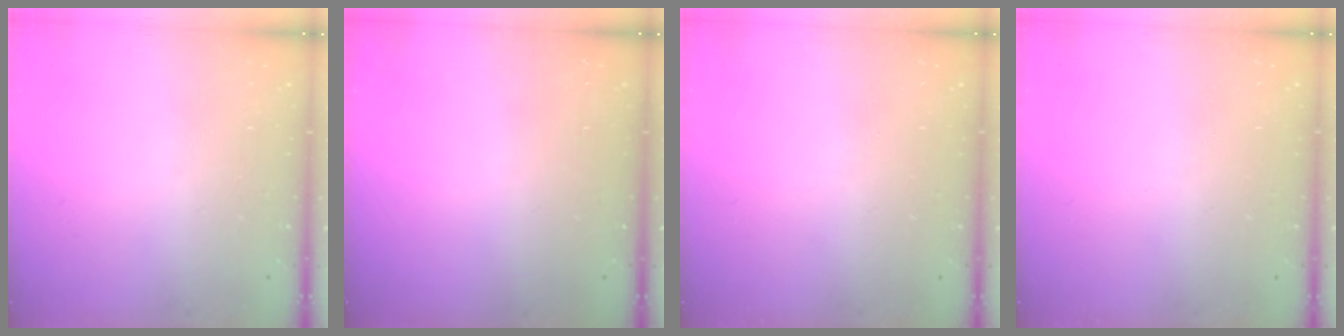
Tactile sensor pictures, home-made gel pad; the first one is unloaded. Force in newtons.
{"total": 0.0}
{"total": 0.0}
{"total": 0.0}